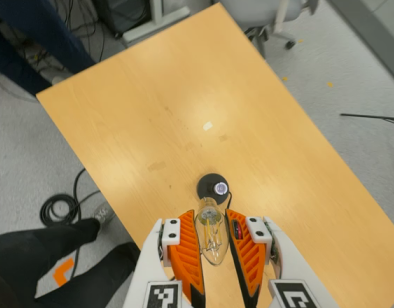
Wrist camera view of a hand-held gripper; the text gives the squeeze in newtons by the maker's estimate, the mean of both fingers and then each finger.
{"total": 11.4, "left": 11.5, "right": 11.3}